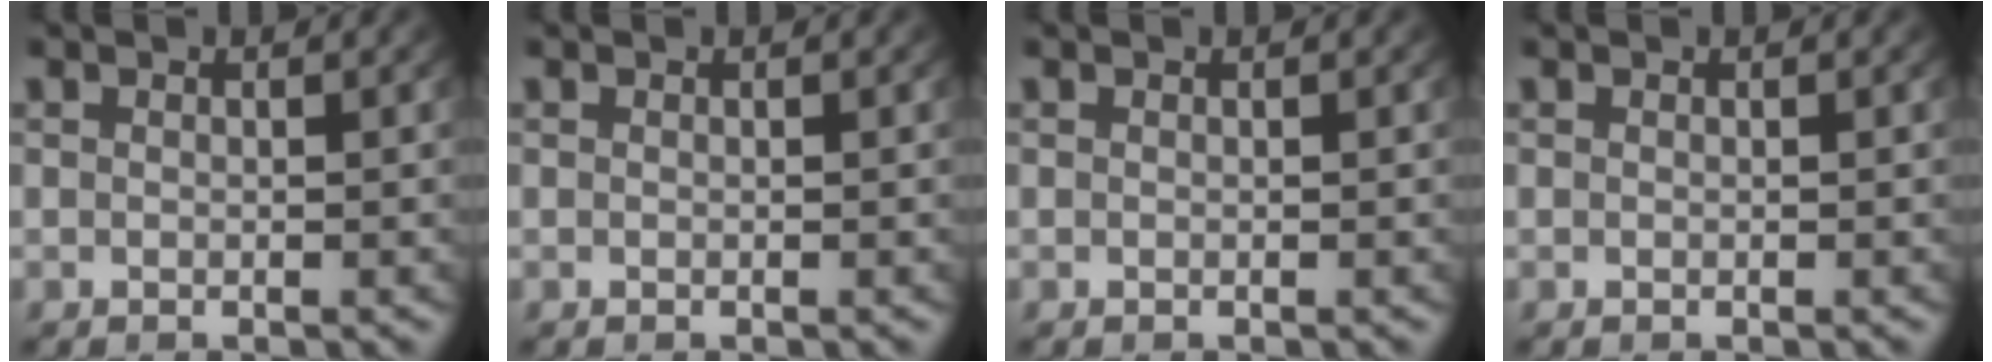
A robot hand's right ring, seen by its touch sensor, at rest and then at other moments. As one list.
[{"total": 0.0}, {"total": 0.0}, {"total": 0.0}]